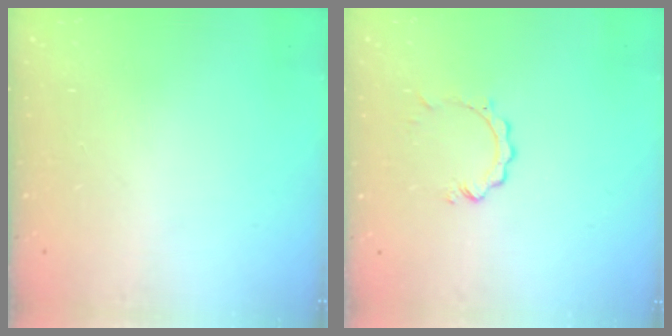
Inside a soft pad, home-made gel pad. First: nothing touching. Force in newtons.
{"total": 2.1, "press": 2.1, "slide": 0.2}